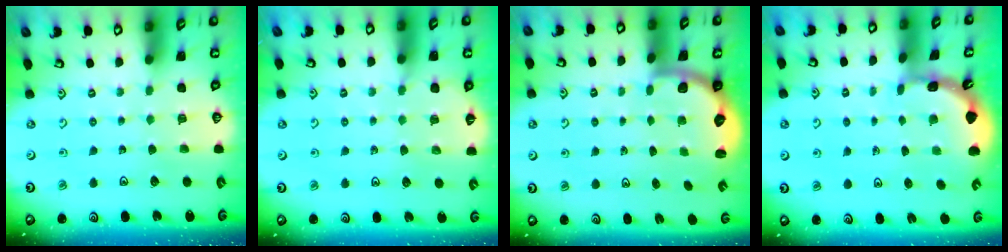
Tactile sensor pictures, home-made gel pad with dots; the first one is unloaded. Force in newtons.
{"total": 4.2, "press": 3.6, "slide": 2.3}
{"total": 2.5, "press": 2.1, "slide": 1.3}
{"total": 1.7, "press": 1.7, "slide": 0.1}